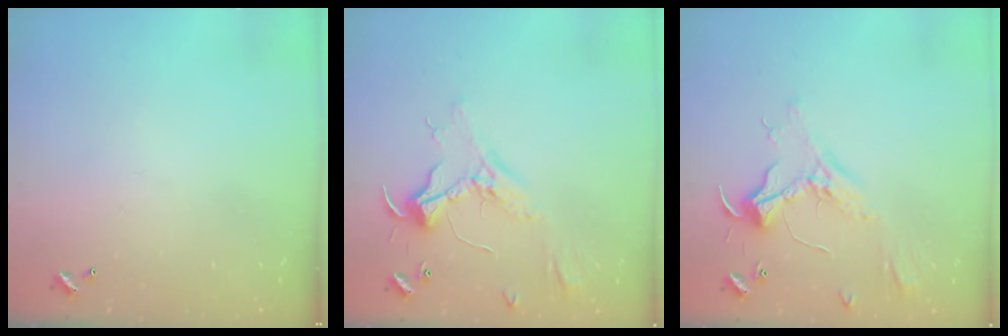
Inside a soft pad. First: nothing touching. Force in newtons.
{"total": 2.3, "press": 2.2, "slide": 0.8}
{"total": 2.3, "press": 2.2, "slide": 0.8}